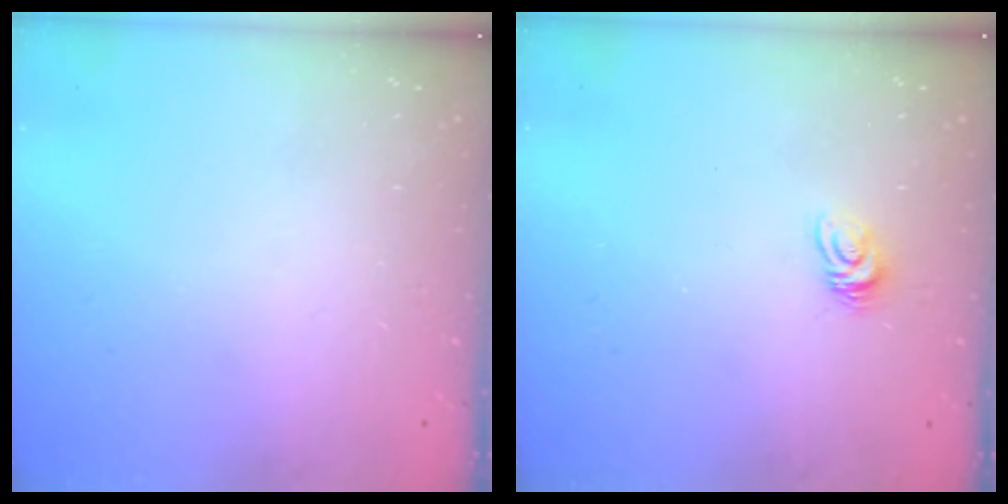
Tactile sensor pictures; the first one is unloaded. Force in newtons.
{"total": 4.5, "press": 4.5, "slide": 0.2}